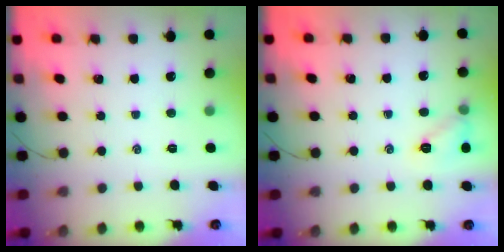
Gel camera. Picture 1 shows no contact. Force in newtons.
{"total": 7.8, "press": 7.7, "slide": 1.1}